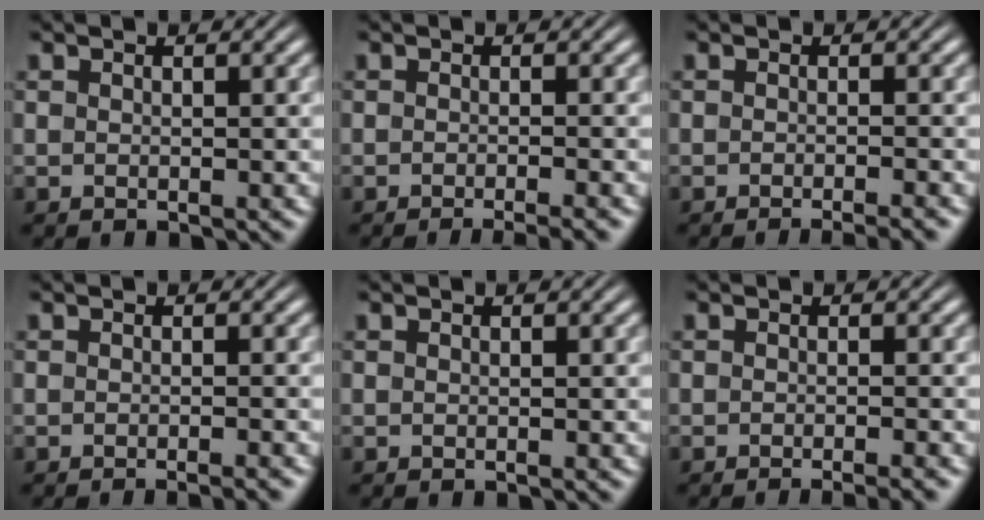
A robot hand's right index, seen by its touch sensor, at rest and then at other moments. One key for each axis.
{"total": 3.0, "fx": -2.7, "fy": 0.2, "fz": 1.2, "tx": -0.009, "ty": -0.003, "tz": -0.043}
{"total": 2.7, "fx": -2.5, "fy": 0.0, "fz": 1.0, "tx": -0.007, "ty": -0.002, "tz": -0.040}
{"total": 1.6, "fx": -1.4, "fy": -0.2, "fz": 0.7, "tx": -0.005, "ty": 0.002, "tz": -0.025}
{"total": 0.0}
{"total": 2.4, "fx": -2.2, "fy": 0.0, "fz": 1.0, "tx": -0.008, "ty": 0.000, "tz": -0.036}